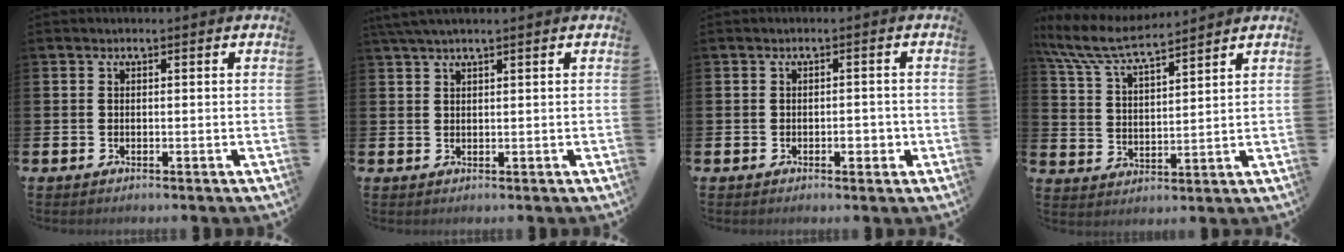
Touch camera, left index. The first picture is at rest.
{"total": 2.3, "force": [1.8, 0.1, 1.3], "torque": [-0.036, 0.005, 0.035]}
{"total": 1.8, "force": [-0.6, 0.9, 1.5], "torque": [-0.017, -0.003, -0.013]}
{"total": 7.7, "force": [7.0, 1.0, 3.0], "torque": [-0.090, -0.033, 0.124]}